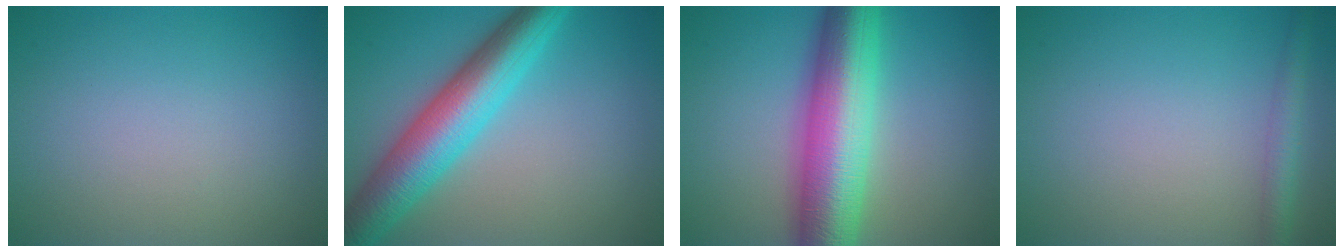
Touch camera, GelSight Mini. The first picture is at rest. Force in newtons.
{"total": 8.3, "press": 8.3, "slide": 0.1}
{"total": 10.9, "press": 10.9, "slide": 0.2}
{"total": 2.2, "press": 2.2, "slide": 0.1}